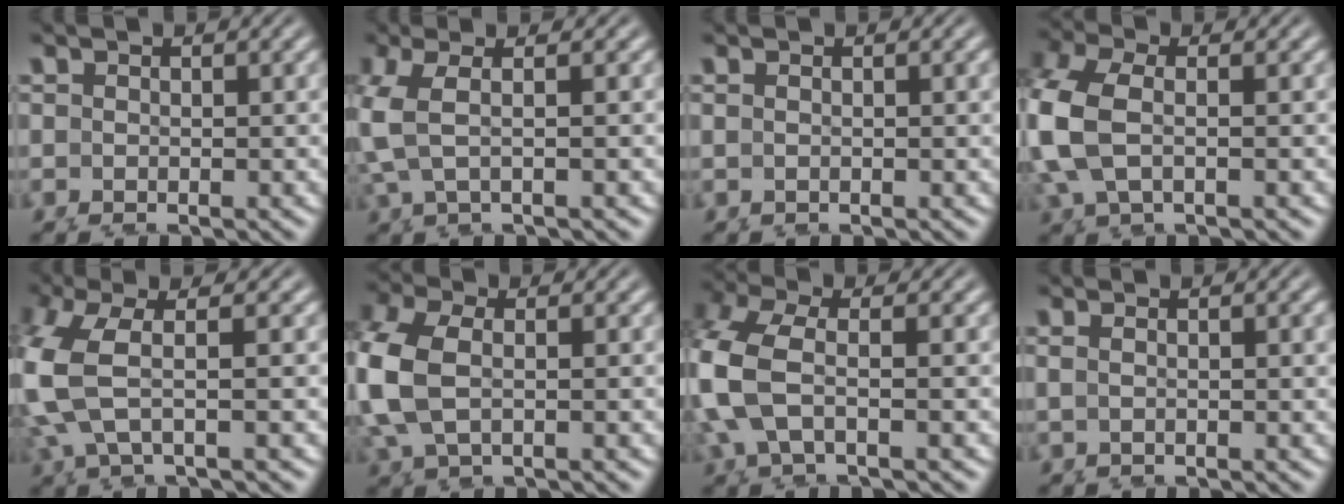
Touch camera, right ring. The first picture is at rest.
{"total": 4.6, "force": [1.9, 2.3, 3.5], "torque": [-0.074, 0.015, 0.025]}
{"total": 0.8, "force": [0.3, -0.7, 0.3], "torque": [-0.003, 0.000, 0.007]}
{"total": 6.0, "force": [0.9, 4.7, 3.7], "torque": [-0.121, -0.016, 0.021]}
{"total": 7.3, "force": [2.6, 4.5, 5.2], "torque": [-0.130, 0.014, 0.036]}
{"total": 5.3, "force": [0.8, 4.1, 3.3], "torque": [-0.106, -0.015, 0.021]}
{"total": 6.7, "force": [0.6, 5.2, 4.3], "torque": [-0.138, -0.019, 0.013]}
{"total": 1.3, "force": [0.6, -0.7, 0.9], "torque": [-0.017, -0.002, 0.014]}